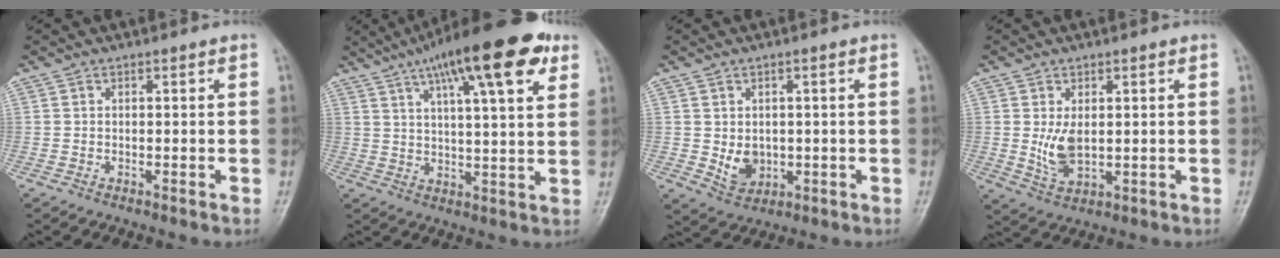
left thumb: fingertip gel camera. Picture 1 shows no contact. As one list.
[{"total": 18.7, "force": [10.1, 4.9, 15.0], "torque": [-0.215, -0.009, 0.151]}, {"total": 4.9, "force": [-0.1, 3.9, 3.0], "torque": [-0.033, -0.007, 0.011]}, {"total": 5.3, "force": [0.7, 3.0, 4.3], "torque": [-0.075, -0.016, 0.020]}]